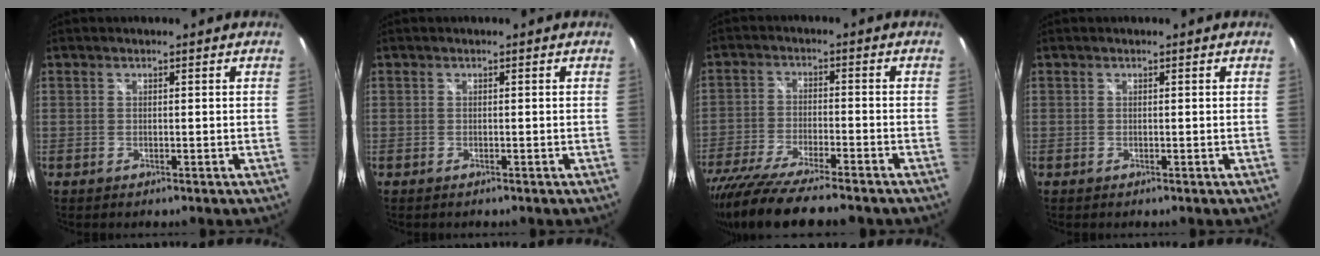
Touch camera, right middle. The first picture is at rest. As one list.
[{"total": 0.0}, {"total": 16.6, "force": [-13.8, 2.4, 8.9], "torque": [-0.181, -0.048, -0.233]}, {"total": 0.0}]